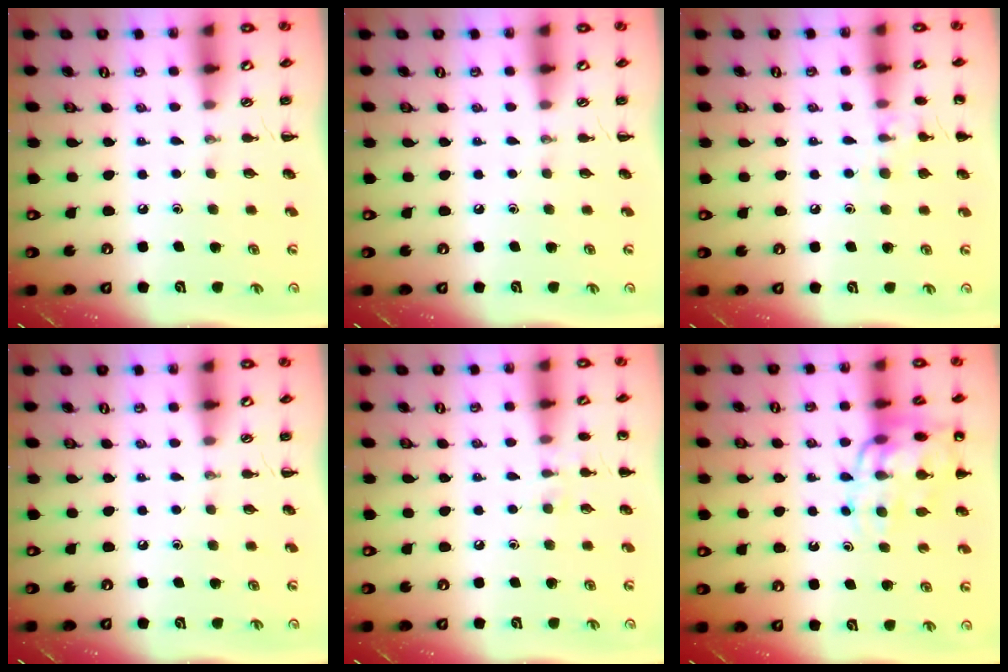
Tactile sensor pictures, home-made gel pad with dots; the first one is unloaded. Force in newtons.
{"total": 0.0}
{"total": 7.7, "press": 7.5, "slide": 1.8}
{"total": 0.0}
{"total": 5.1, "press": 4.8, "slide": 1.6}
{"total": 14.0, "press": 13.7, "slide": 2.7}